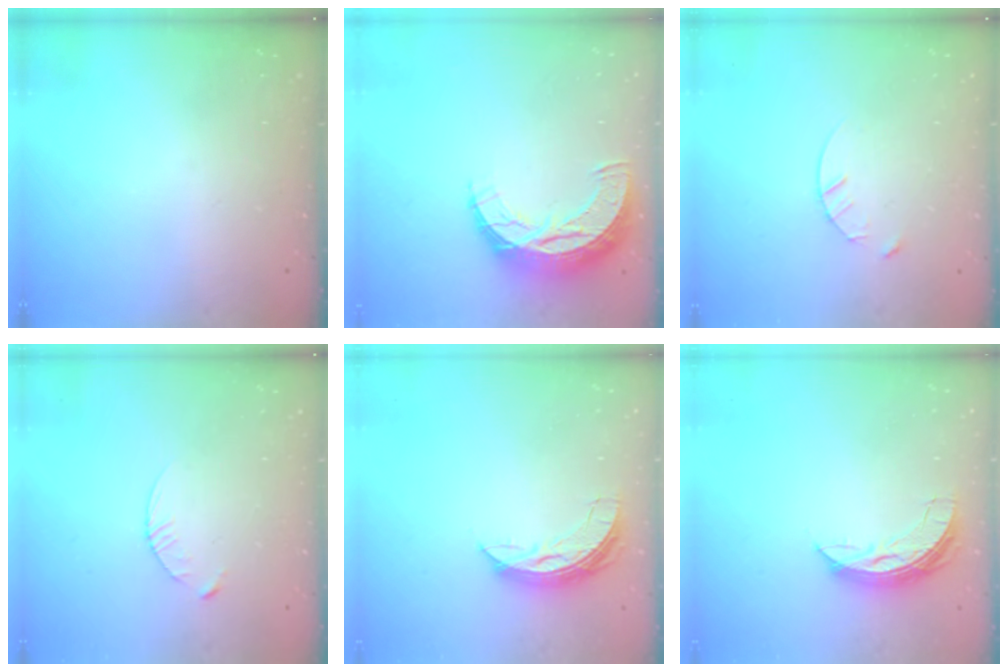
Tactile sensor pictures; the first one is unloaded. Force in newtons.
{"total": 11.1, "press": 11.1, "slide": 0.7}
{"total": 4.1, "press": 4.1, "slide": 0.5}
{"total": 3.4, "press": 3.4, "slide": 0.4}
{"total": 7.6, "press": 7.5, "slide": 1.1}
{"total": 7.6, "press": 7.5, "slide": 1.1}